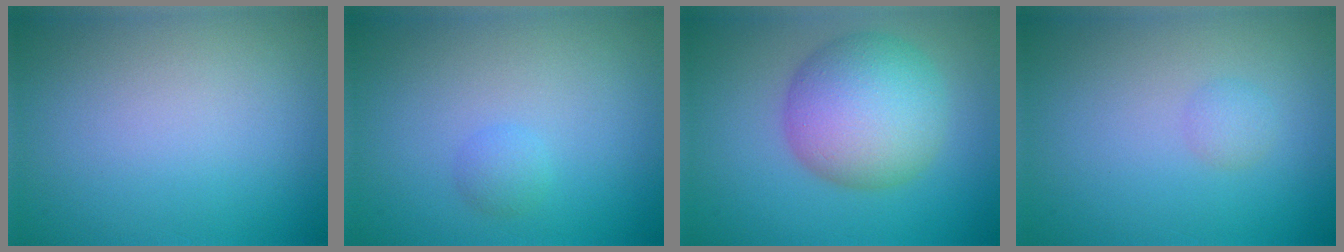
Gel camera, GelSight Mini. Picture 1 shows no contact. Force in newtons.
{"total": 1.1, "press": 1.1, "slide": 0.1}
{"total": 7.9, "press": 7.9, "slide": 0.3}
{"total": 1.0, "press": 1.0, "slide": 0.1}